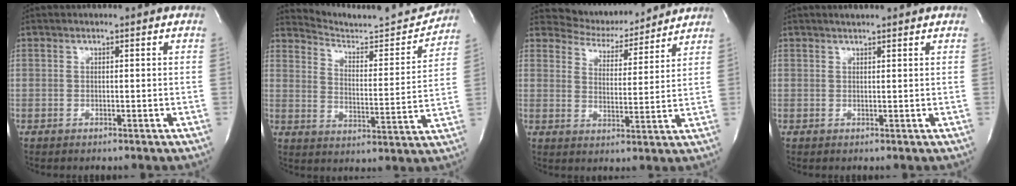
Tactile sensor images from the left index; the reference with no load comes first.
{"total": 13.9, "force": [13.9, 0.3, 1.2], "torque": [-0.022, -0.047, 0.193]}
{"total": 9.0, "force": [8.8, 1.6, 0.4], "torque": [-0.013, 0.000, 0.130]}
{"total": 2.2, "force": [2.0, 0.1, 1.0], "torque": [-0.016, 0.014, 0.032]}